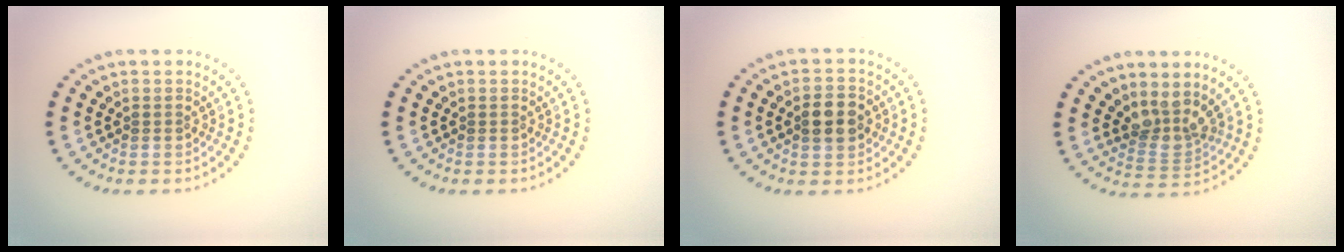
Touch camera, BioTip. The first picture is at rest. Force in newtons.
{"total": 0.0}
{"total": 3.6, "press": 3.6, "slide": 0.1}
{"total": 3.1, "press": 2.2, "slide": 2.1}